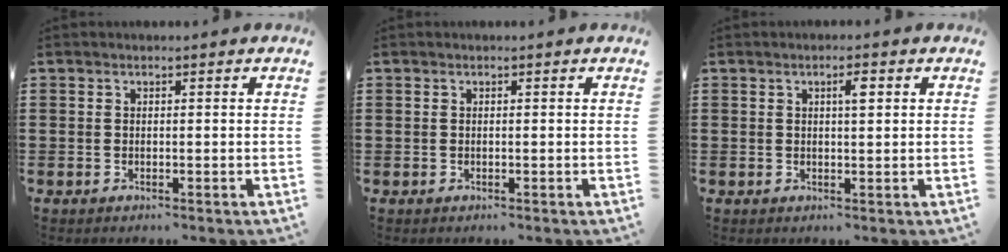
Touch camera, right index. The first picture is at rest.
{"total": 0.0}
{"total": 2.4, "force": [0.8, 0.6, 2.2], "torque": [-0.035, 0.003, 0.010]}